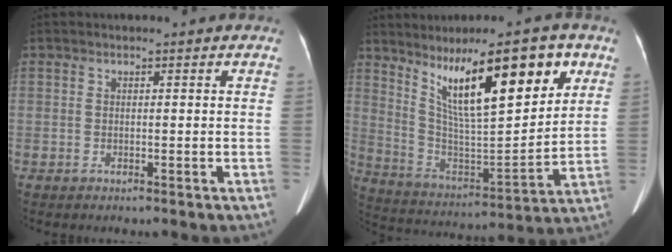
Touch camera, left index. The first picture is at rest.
{"total": 17.7, "force": [9.6, 3.8, 14.4], "torque": [-0.238, 0.005, 0.176]}